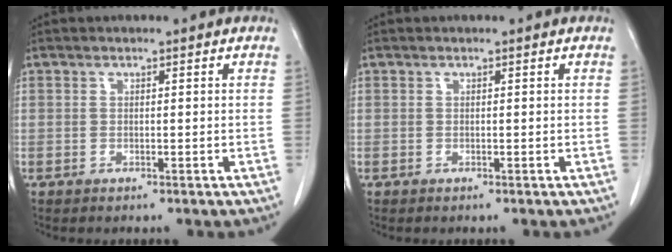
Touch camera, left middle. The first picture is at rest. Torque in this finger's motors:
{"motor_torque": [0.00, 0.00, -0.01, -0.01]}